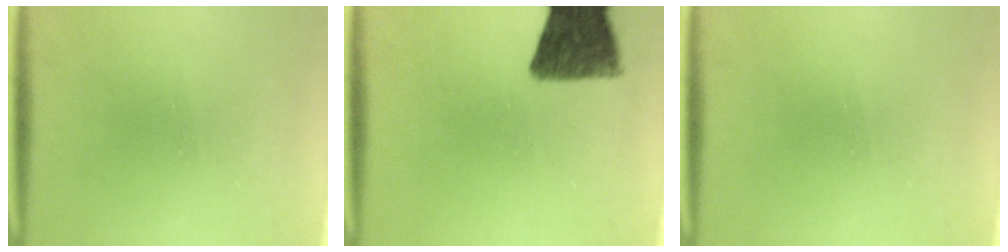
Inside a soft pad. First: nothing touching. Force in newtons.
{"total": 10.9}
{"total": 0.0}